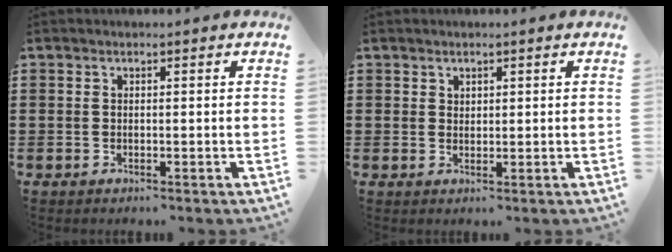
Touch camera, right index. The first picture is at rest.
{"total": 1.2, "force": [0.9, 0.7, 0.2], "torque": [-0.004, 0.002, 0.018]}